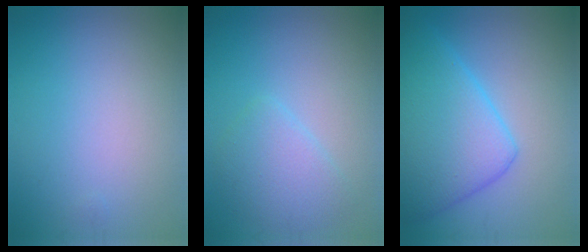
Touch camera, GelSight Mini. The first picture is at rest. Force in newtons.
{"total": 3.2, "press": 3.1, "slide": 0.2}
{"total": 8.0, "press": 8.0, "slide": 0.2}